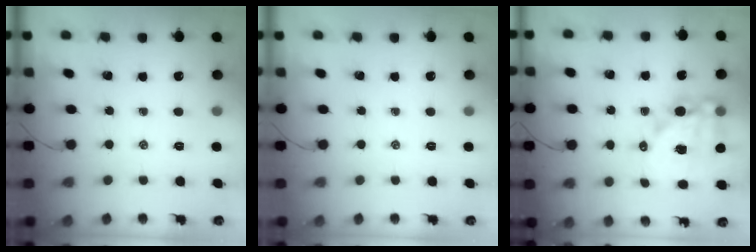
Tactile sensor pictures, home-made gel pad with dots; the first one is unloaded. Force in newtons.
{"total": 0.0}
{"total": 14.2, "press": 13.8, "slide": 3.4}